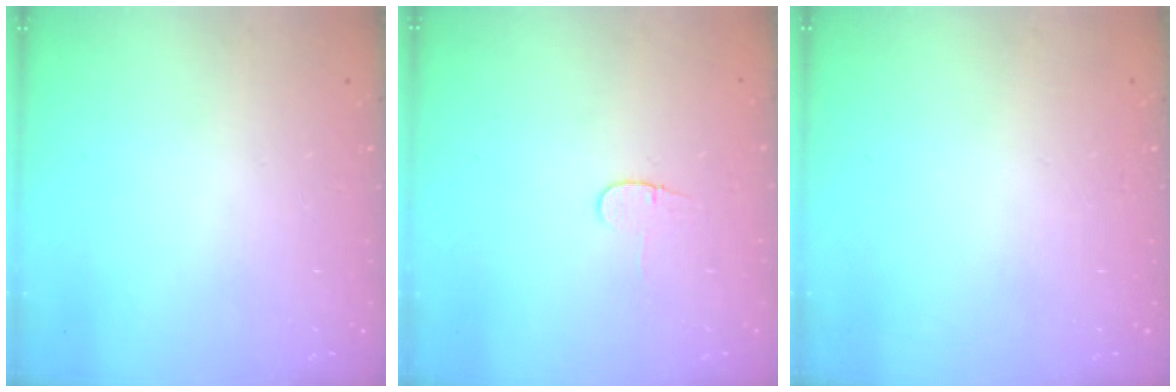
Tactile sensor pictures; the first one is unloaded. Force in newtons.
{"total": 3.7, "press": 3.6, "slide": 0.4}
{"total": 0.0}